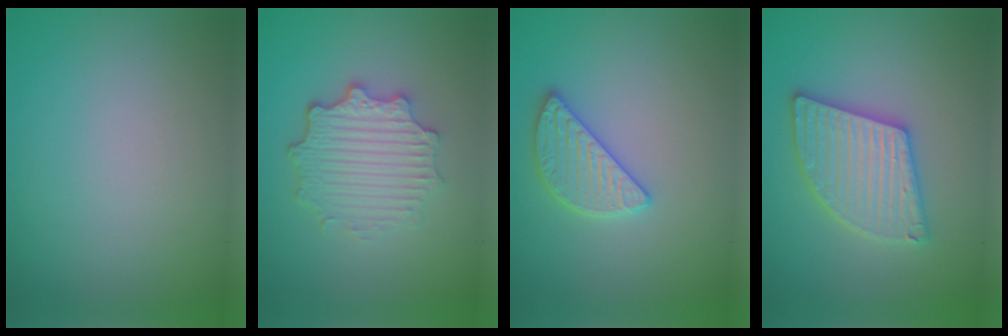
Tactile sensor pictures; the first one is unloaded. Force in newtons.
{"total": 4.8, "press": 3.8, "slide": 3.1}
{"total": 2.8, "press": 2.8, "slide": 0.3}
{"total": 5.4, "press": 5.4, "slide": 0.7}